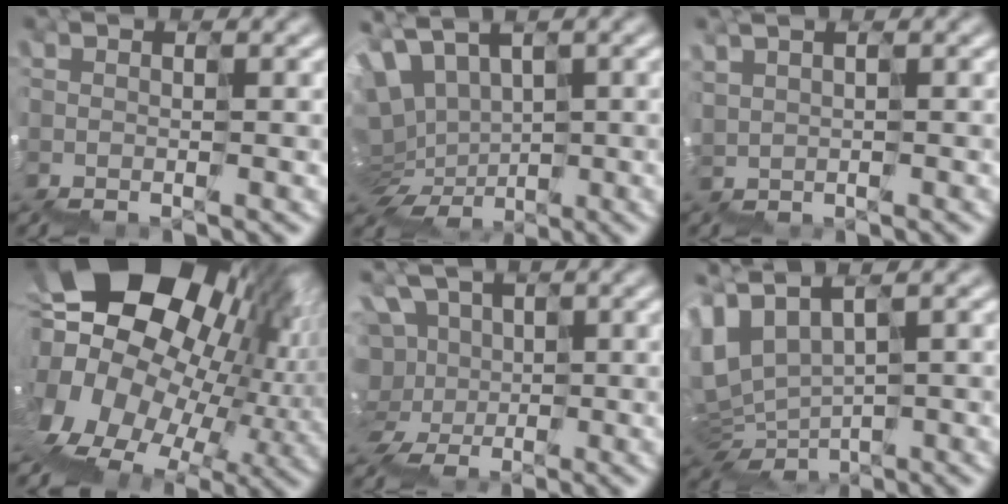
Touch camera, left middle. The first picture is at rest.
{"total": 4.8, "force": [0.4, 3.4, 3.3], "torque": [-0.086, 0.008, 0.013]}
{"total": 0.6, "force": [0.6, 0.2, 0.1], "torque": [-0.020, 0.016, 0.026]}
{"total": 18.4, "force": [1.9, 12.7, 13.1], "torque": [-0.240, 0.016, 0.028]}
{"total": 6.2, "force": [1.8, 5.8, 1.2], "torque": [-0.051, 0.044, -0.005]}
{"total": 3.5, "force": [1.7, 2.1, 2.2], "torque": [-0.100, 0.005, 0.041]}